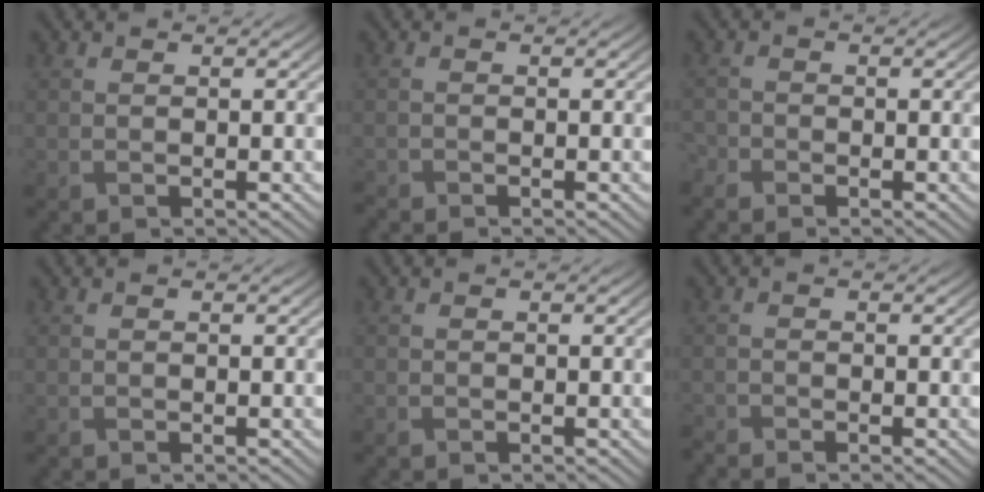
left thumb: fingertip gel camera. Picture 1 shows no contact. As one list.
[{"total": 1.1, "force": [-1.1, 0.1, 0.1], "torque": [-0.002, -0.004, -0.025]}, {"total": 1.7, "force": [-1.5, 0.6, 0.3], "torque": [-0.011, -0.007, -0.040]}, {"total": 0.0}, {"total": 0.0}, {"total": 1.6, "force": [-1.6, 0.1, 0.2], "torque": [-0.008, -0.008, -0.037]}]